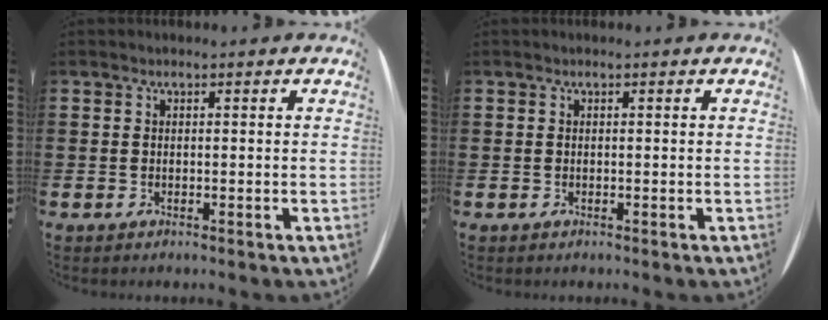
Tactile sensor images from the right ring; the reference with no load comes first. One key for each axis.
{"total": 0.0}